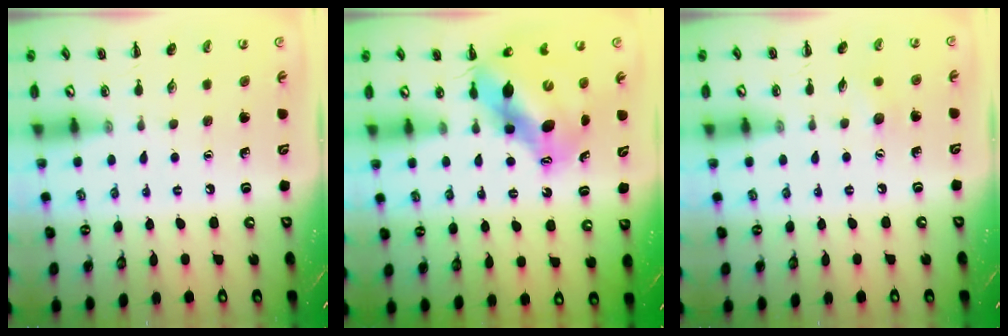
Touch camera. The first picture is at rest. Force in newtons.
{"total": 12.3, "press": 11.9, "slide": 2.9}
{"total": 3.9, "press": 3.7, "slide": 1.0}